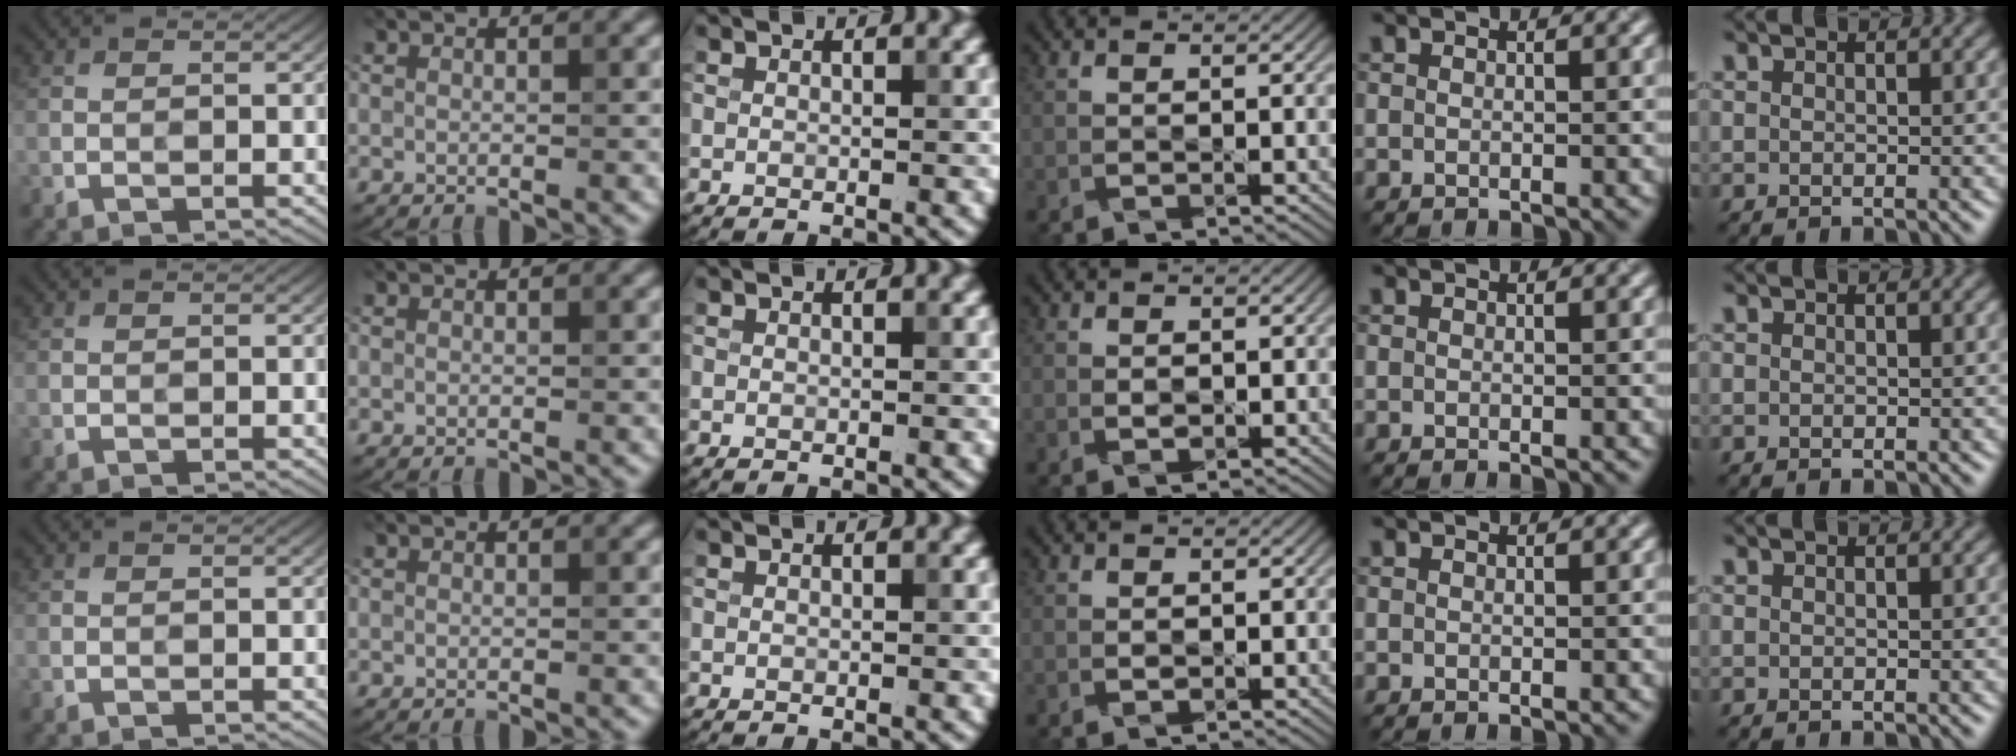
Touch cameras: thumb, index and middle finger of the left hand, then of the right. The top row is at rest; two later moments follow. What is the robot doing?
{"motion": "pour", "object": "bowl"}